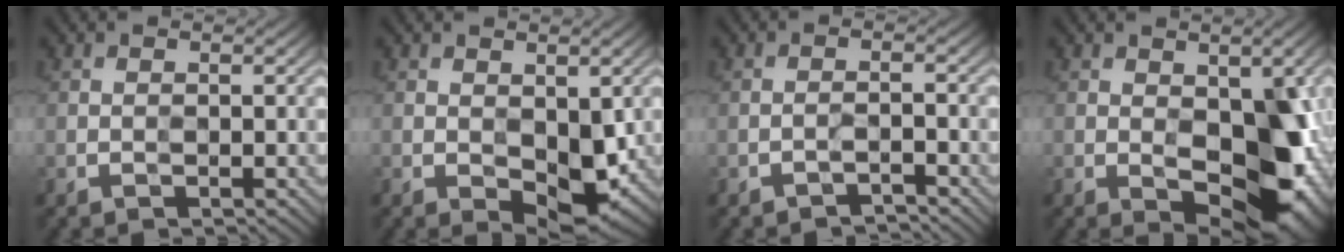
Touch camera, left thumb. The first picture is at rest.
{"total": 5.9, "force": [-1.1, 3.4, 4.8], "torque": [-0.077, -0.007, -0.008]}
{"total": 1.6, "force": [-1.5, -0.5, -0.6], "torque": [0.013, 0.009, -0.030]}
{"total": 12.0, "force": [-1.8, 6.7, 9.8], "torque": [-0.124, -0.004, -0.014]}